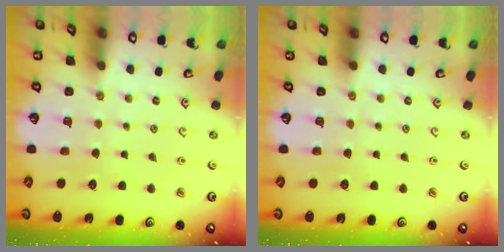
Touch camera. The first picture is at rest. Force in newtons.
{"total": 0.0}